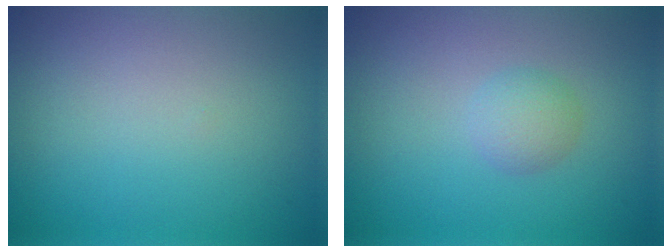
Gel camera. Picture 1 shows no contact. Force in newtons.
{"total": 1.7, "press": 1.7, "slide": 0.1}